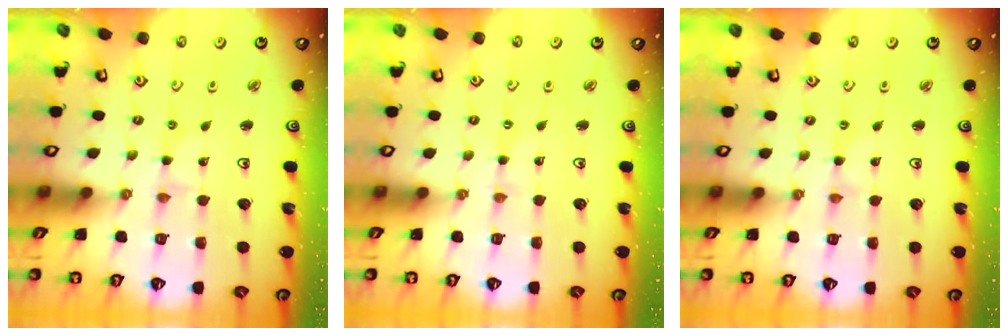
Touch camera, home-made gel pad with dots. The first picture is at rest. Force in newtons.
{"total": 0.0}
{"total": 0.0}